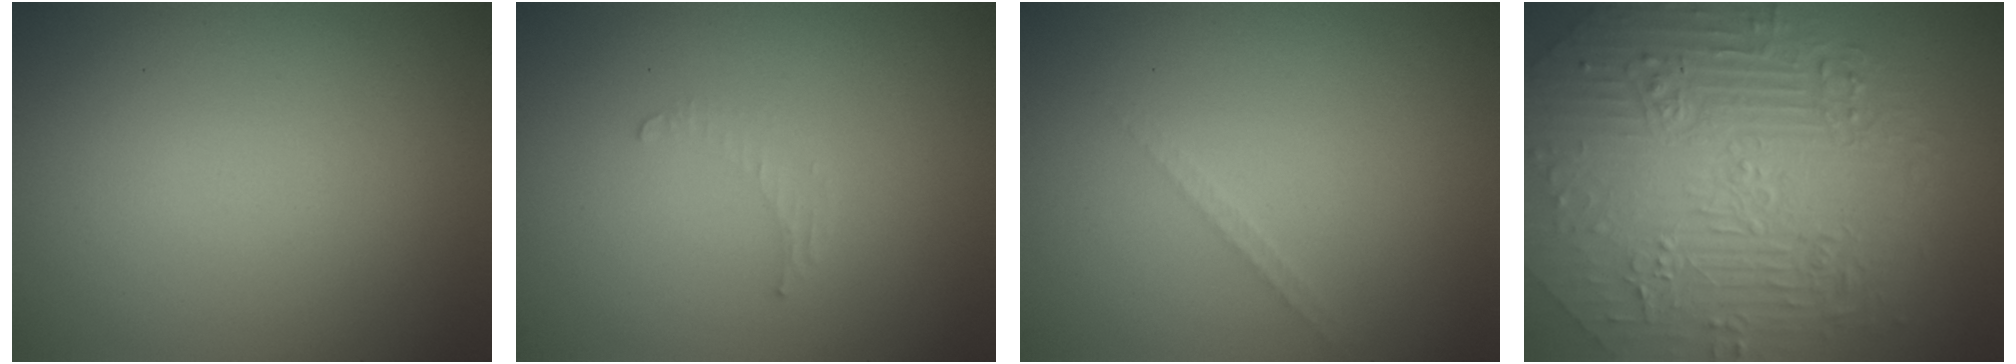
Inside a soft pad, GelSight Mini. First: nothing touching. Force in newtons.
{"total": 0.8, "press": 0.8, "slide": 0.3}
{"total": 0.8, "press": 0.8, "slide": 0.0}
{"total": 10.6, "press": 7.1, "slide": 7.8}